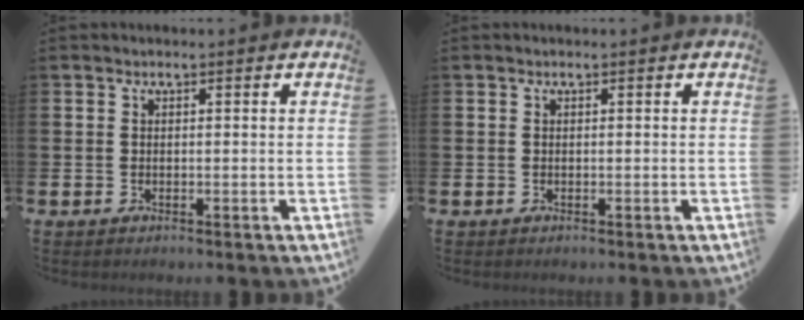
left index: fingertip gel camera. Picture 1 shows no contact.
{"total": 0.0}